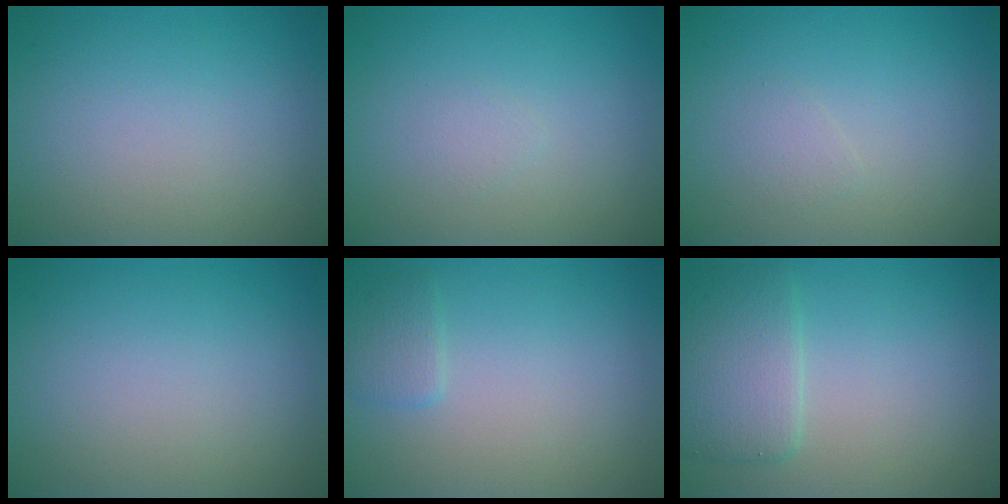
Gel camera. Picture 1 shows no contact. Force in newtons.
{"total": 0.7, "press": 0.7, "slide": 0.0}
{"total": 0.8, "press": 0.8, "slide": 0.1}
{"total": 0.0}
{"total": 1.4, "press": 1.4, "slide": 0.1}
{"total": 3.7, "press": 3.7, "slide": 0.2}